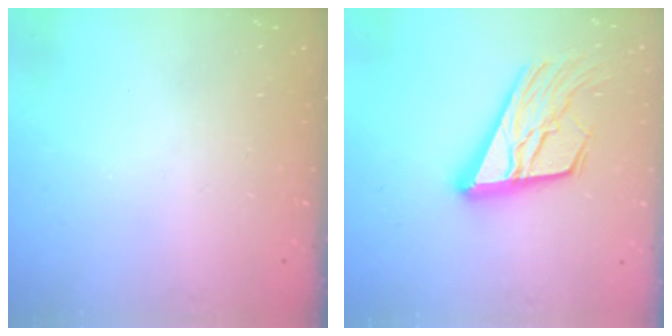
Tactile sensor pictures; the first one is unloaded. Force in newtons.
{"total": 19.1, "press": 19.0, "slide": 2.5}